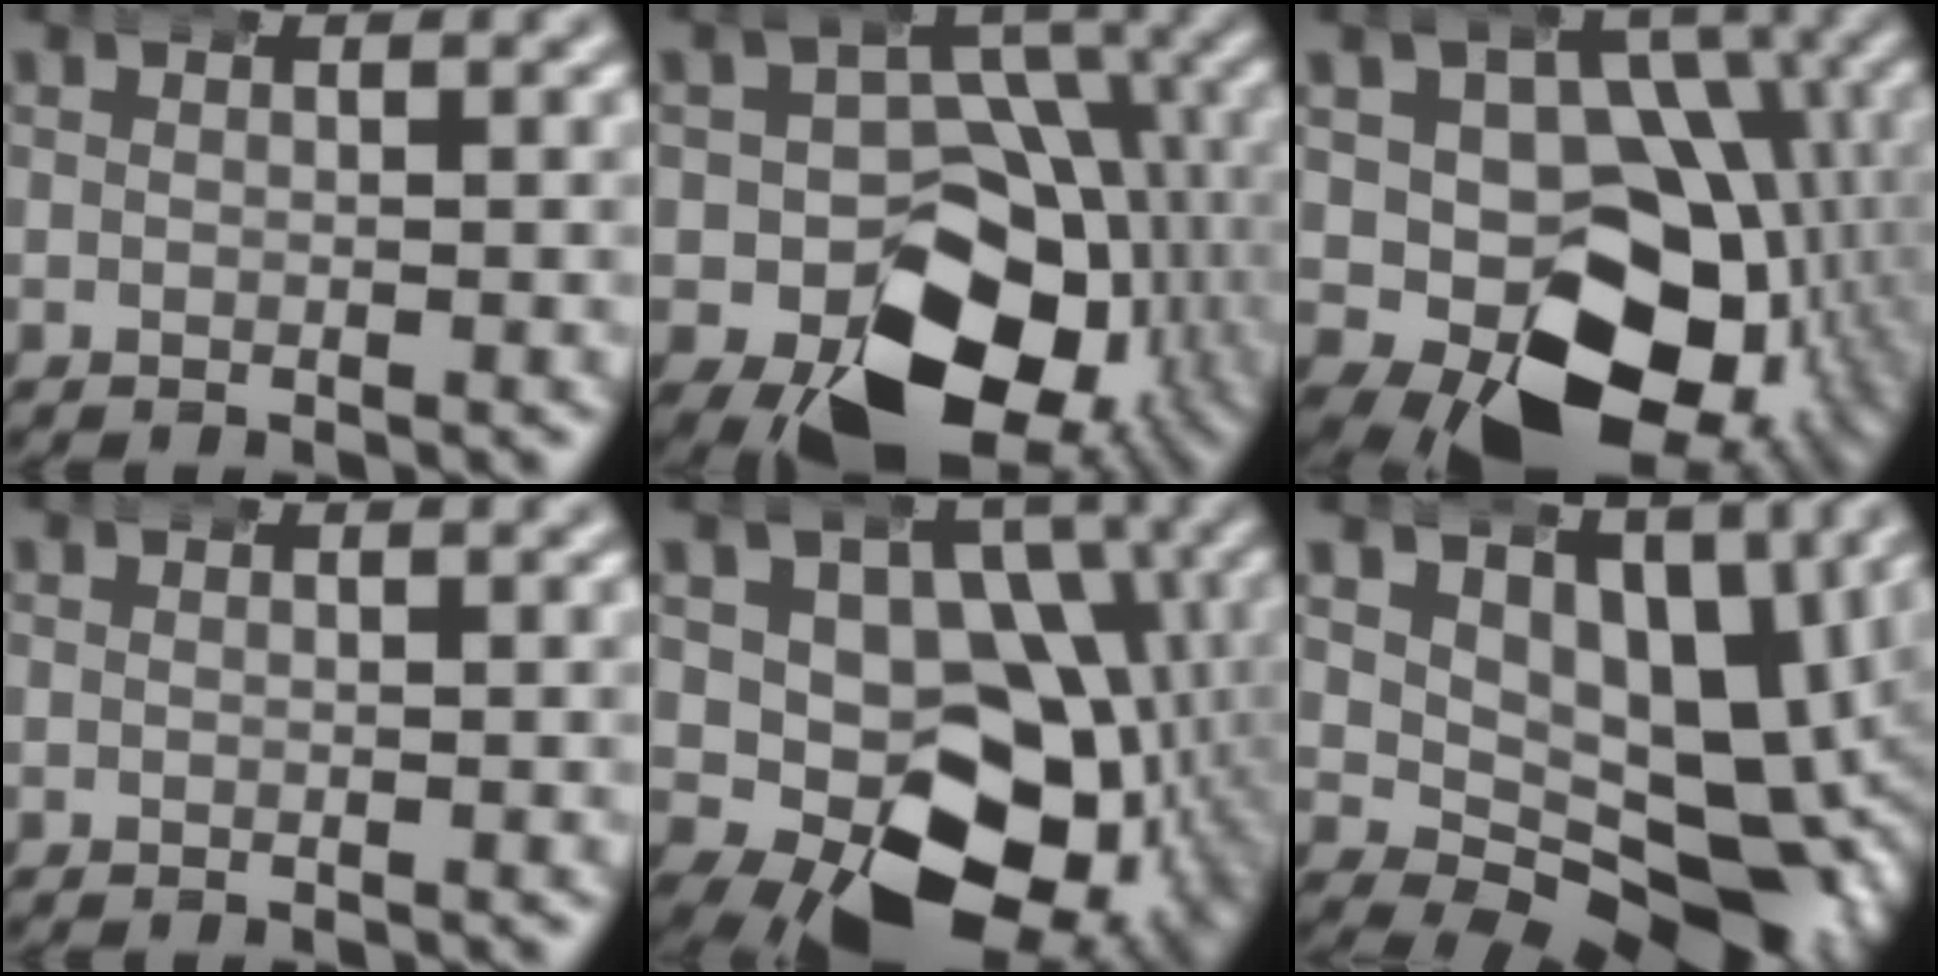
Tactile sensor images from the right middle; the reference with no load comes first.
{"total": 17.2, "force": [-4.7, 13.1, 10.1], "torque": [-0.185, -0.080, -0.050]}
{"total": 19.1, "force": [-1.9, 14.9, 11.8], "torque": [-0.219, -0.084, -0.006]}
{"total": 0.0}
{"total": 17.3, "force": [-1.2, 13.5, 10.7], "torque": [-0.198, -0.066, -0.001]}
{"total": 10.4, "force": [1.5, 7.2, 7.3], "torque": [-0.116, -0.030, 0.037]}